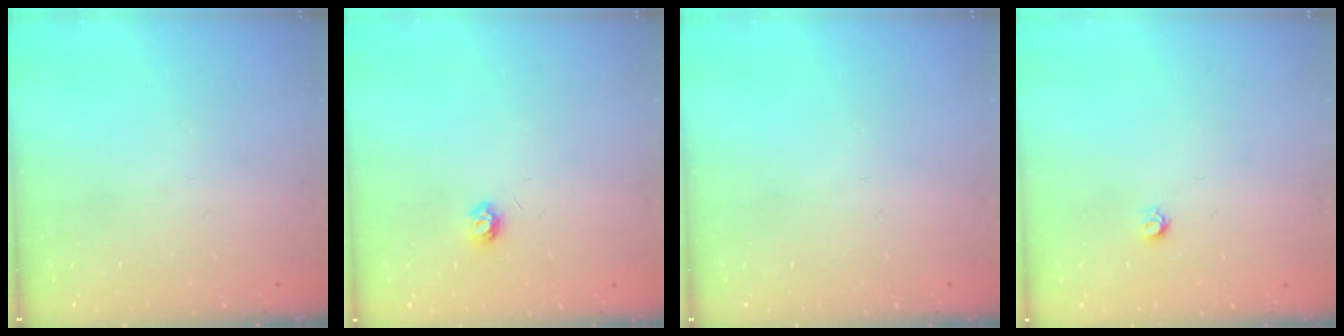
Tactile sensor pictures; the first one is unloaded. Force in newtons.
{"total": 4.6, "press": 4.6, "slide": 0.5}
{"total": 0.0}
{"total": 3.5, "press": 3.4, "slide": 0.4}